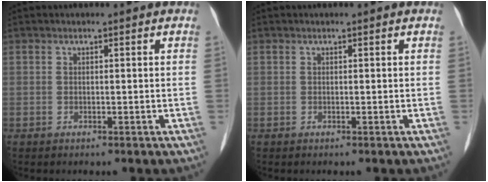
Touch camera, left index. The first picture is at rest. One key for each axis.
{"total": 0.0}